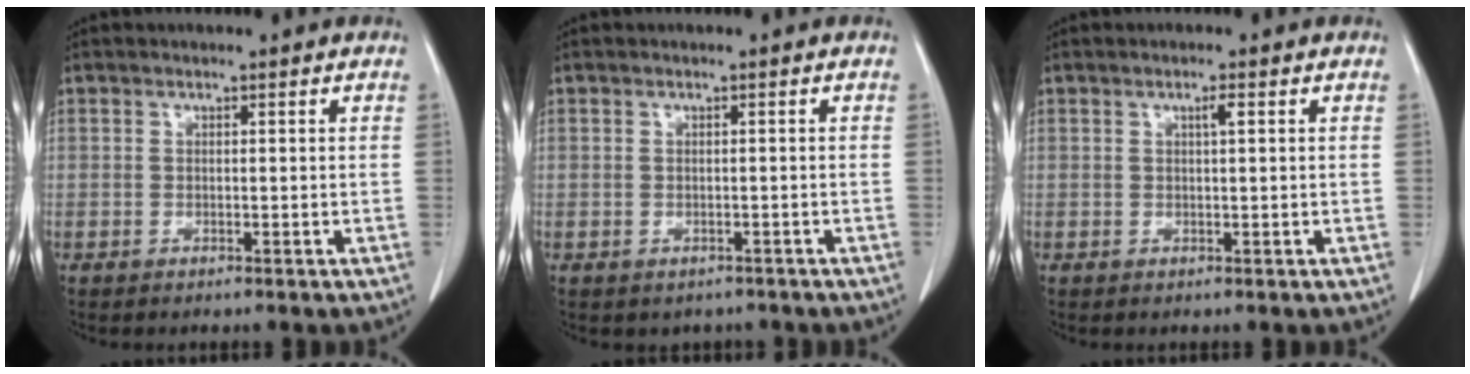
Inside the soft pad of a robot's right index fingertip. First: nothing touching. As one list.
[{"total": 1.7, "force": [-1.2, 1.2, 0.2], "torque": [-0.005, 0.003, -0.012]}, {"total": 1.2, "force": [0.5, -0.1, 1.1], "torque": [-0.021, 0.002, 0.007]}]